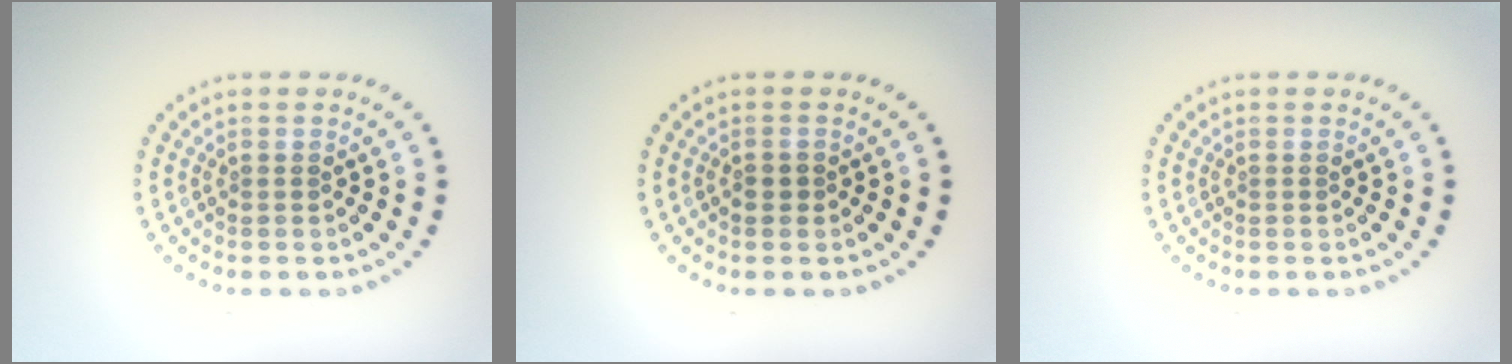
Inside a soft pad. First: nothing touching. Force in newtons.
{"total": 1.0, "press": 1.0, "slide": 0.3}
{"total": 0.0}